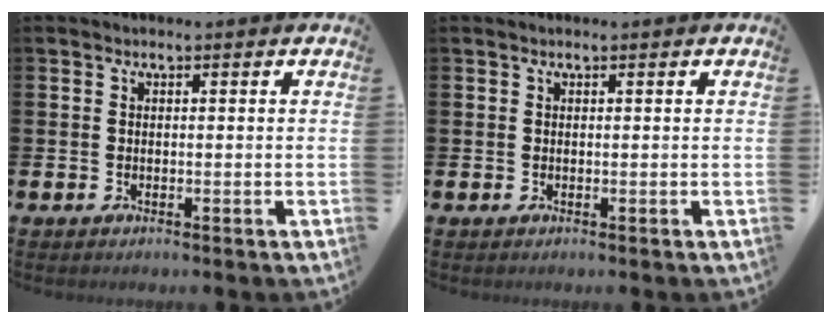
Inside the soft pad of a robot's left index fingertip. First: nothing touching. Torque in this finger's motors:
{"motor_torque": [0.08, -0.12, -0.13, -0.01]}